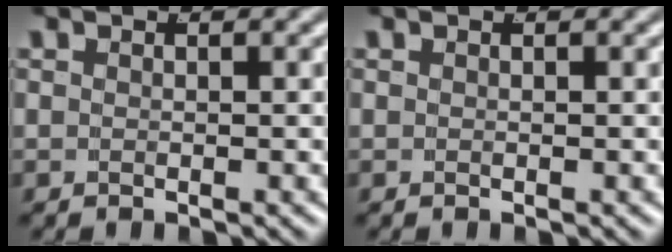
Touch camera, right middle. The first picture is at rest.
{"total": 0.0}